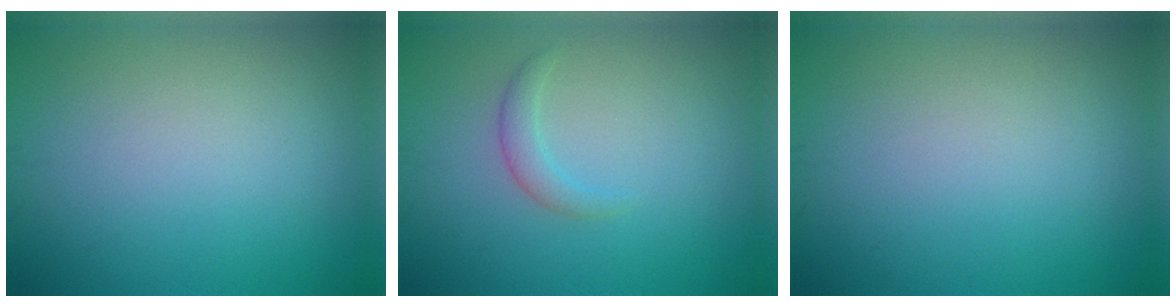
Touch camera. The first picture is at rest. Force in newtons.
{"total": 1.4, "press": 1.4, "slide": 0.2}
{"total": 0.0}